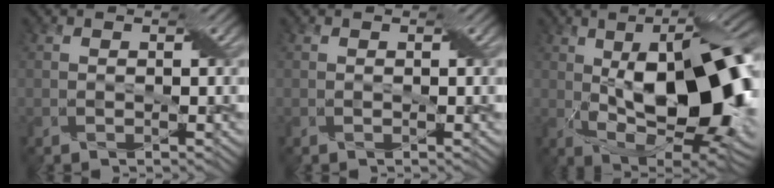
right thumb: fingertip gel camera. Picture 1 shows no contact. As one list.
[{"total": 0.0}, {"total": 19.0, "force": [0.7, 9.0, 16.7], "torque": [-0.237, 0.002, 0.003]}]